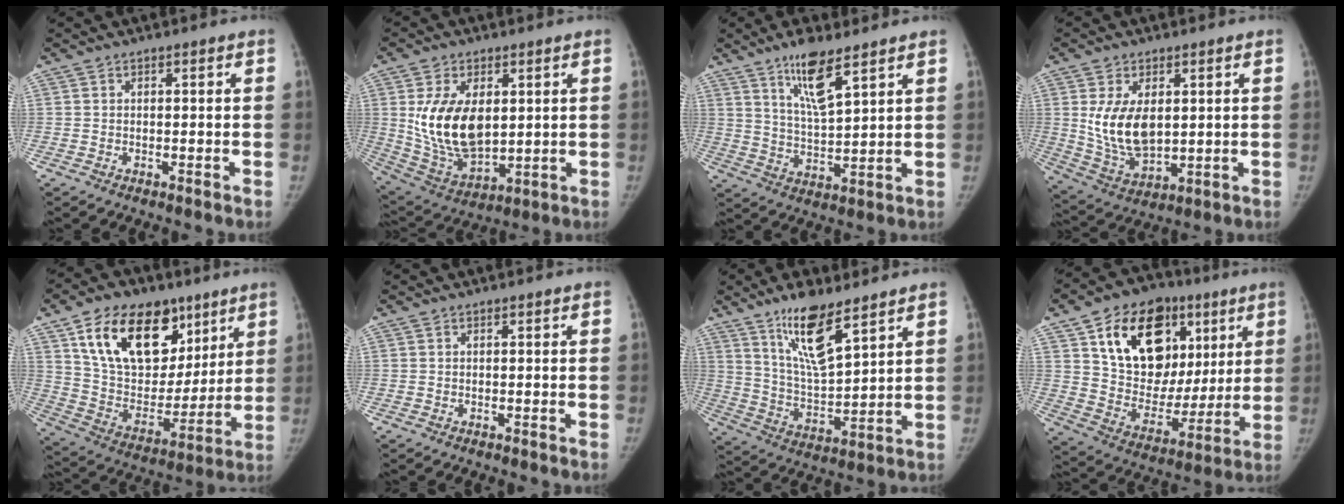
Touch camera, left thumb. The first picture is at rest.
{"total": 15.7, "force": [2.5, 9.3, 12.5], "torque": [-0.207, -0.020, 0.065]}
{"total": 9.7, "force": [6.2, 2.3, 7.1], "torque": [-0.123, -0.040, 0.119]}
{"total": 11.7, "force": [2.0, 6.9, 9.2], "torque": [-0.152, -0.019, 0.055]}
{"total": 24.2, "force": [12.4, 15.1, 14.2], "torque": [-0.199, -0.032, 0.220]}
{"total": 0.0}
{"total": 13.2, "force": [8.5, 3.7, 9.3], "torque": [-0.154, -0.057, 0.168]}
{"total": 25.0, "force": [10.2, 17.0, 15.2], "torque": [-0.189, -0.003, 0.176]}